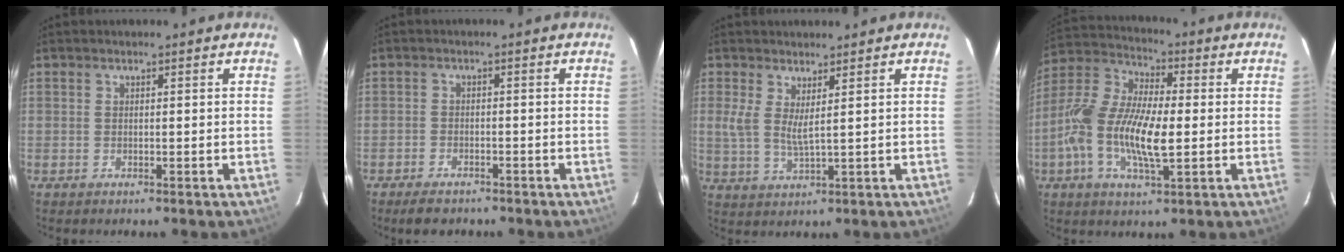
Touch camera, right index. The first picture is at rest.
{"total": 4.7, "force": [-3.7, 2.1, 1.8], "torque": [-0.049, -0.001, -0.059]}
{"total": 3.7, "force": [1.7, 0.4, 3.3], "torque": [-0.065, -0.011, 0.029]}
{"total": 15.2, "force": [-2.4, 5.9, 13.9], "torque": [-0.285, 0.006, -0.056]}